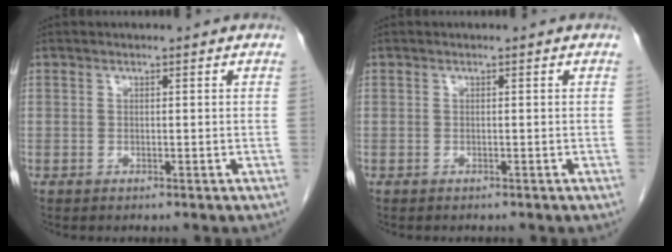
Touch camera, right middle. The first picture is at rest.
{"total": 0.5, "force": [-0.5, 0.1, 0.1], "torque": [-0.008, -0.002, -0.010]}